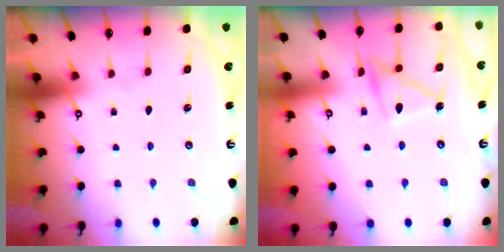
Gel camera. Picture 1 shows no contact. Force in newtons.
{"total": 13.2, "press": 13.2, "slide": 0.9}